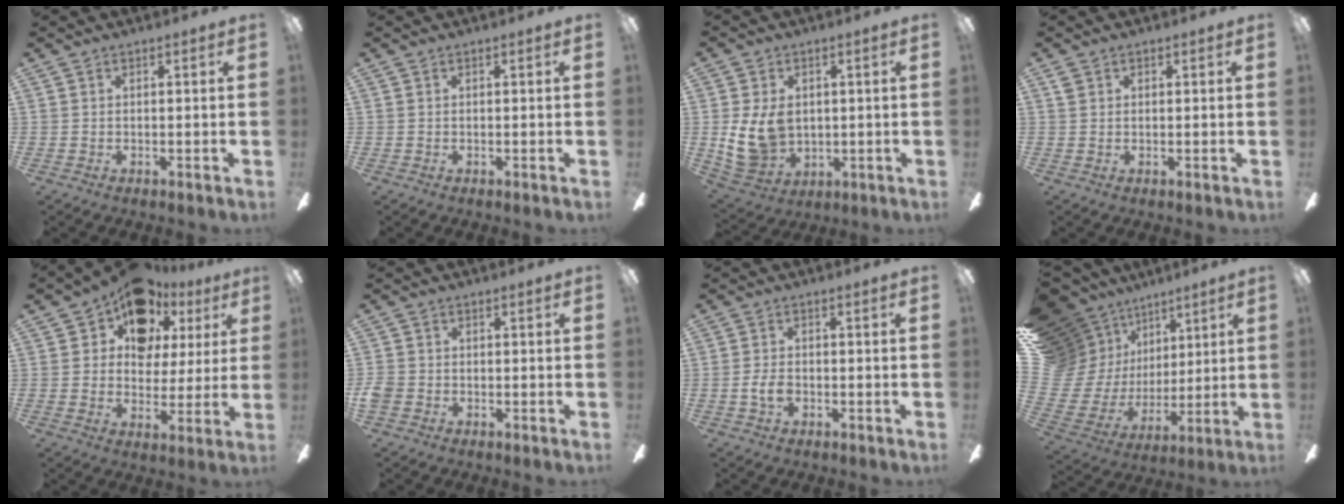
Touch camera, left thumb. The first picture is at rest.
{"total": 0.0}
{"total": 10.7, "force": [1.8, 8.6, 6.2], "torque": [-0.155, -0.011, 0.036]}
{"total": 1.2, "force": [0.6, 1.0, 0.3], "torque": [-0.006, 0.003, 0.011]}
{"total": 13.9, "force": [9.4, 8.8, 5.2], "torque": [-0.097, -0.055, 0.175]}
{"total": 2.8, "force": [-0.9, 2.3, 1.3], "torque": [-0.027, 0.003, -0.017]}
{"total": 3.2, "force": [-0.9, 1.9, 2.4], "torque": [-0.054, 0.004, -0.019]}
{"total": 17.4, "force": [8.2, 14.2, 5.8], "torque": [-0.154, -0.078, 0.182]}